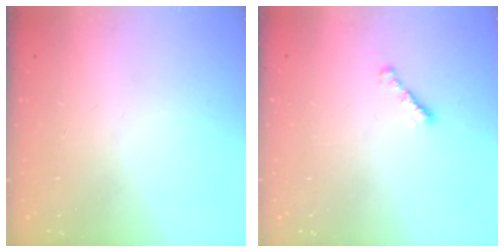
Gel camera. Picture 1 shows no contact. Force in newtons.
{"total": 1.6, "press": 1.5, "slide": 0.4}